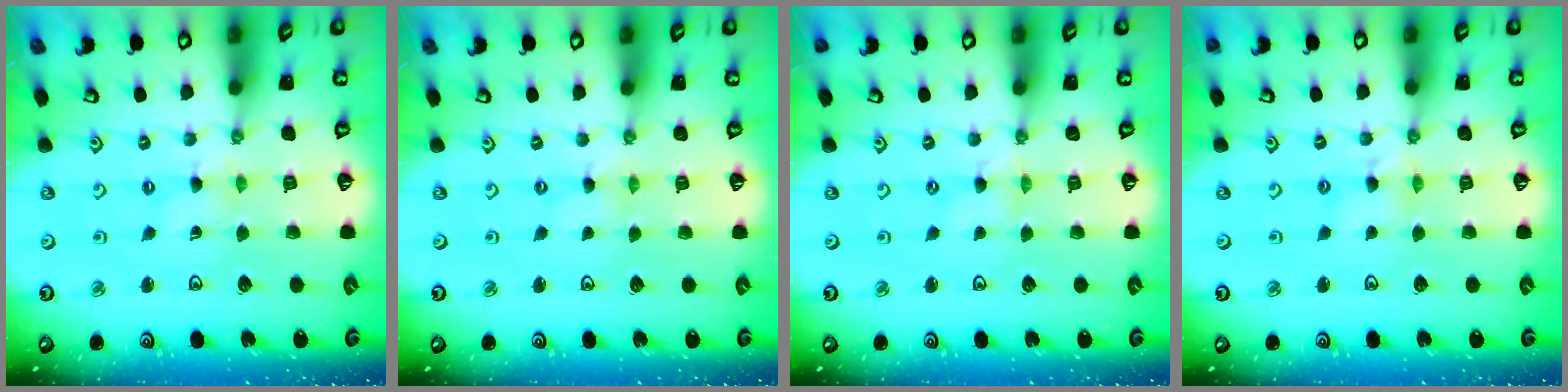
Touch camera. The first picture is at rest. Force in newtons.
{"total": 0.0}
{"total": 0.0}
{"total": 3.0, "press": 3.0, "slide": 0.3}